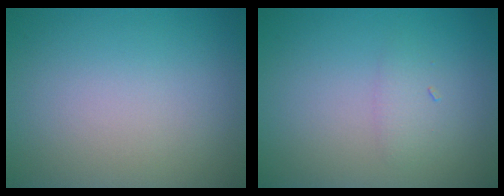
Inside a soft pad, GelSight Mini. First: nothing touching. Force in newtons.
{"total": 1.3, "press": 1.3, "slide": 0.1}